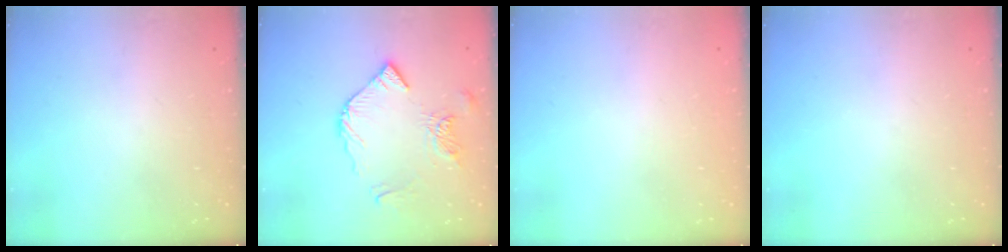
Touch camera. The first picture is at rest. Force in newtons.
{"total": 12.3, "press": 12.2, "slide": 1.5}
{"total": 1.9, "press": 1.9, "slide": 0.1}
{"total": 0.0}